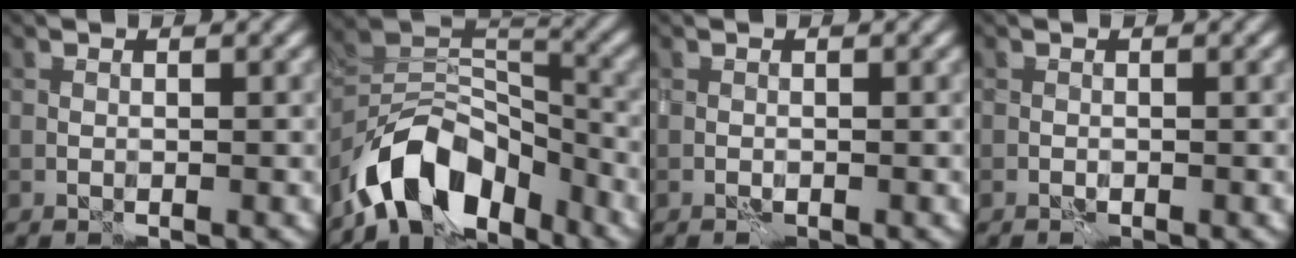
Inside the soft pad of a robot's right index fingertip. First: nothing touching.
{"total": 9.9, "force": [-6.2, 5.5, 5.4], "torque": [-0.081, 0.008, -0.116]}
{"total": 0.0}
{"total": 0.0}